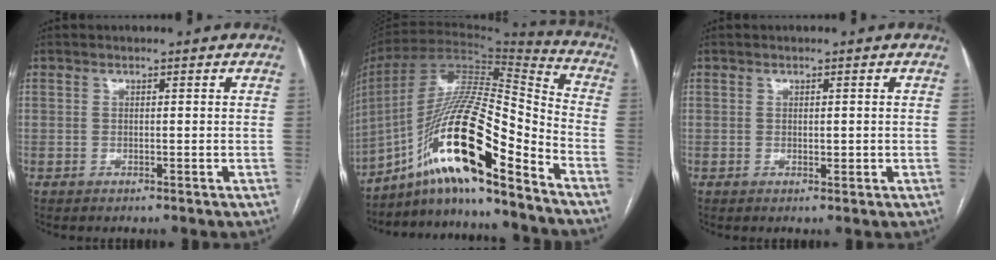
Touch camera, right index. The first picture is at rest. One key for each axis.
{"total": 20.4, "fx": -12.7, "fy": 2.4, "fz": 15.8, "tx": -0.307, "ty": 0.000, "tz": -0.226}
{"total": 1.0, "fx": 0.1, "fy": 0.4, "fz": 0.9, "tx": -0.013, "ty": -0.003, "tz": 0.005}